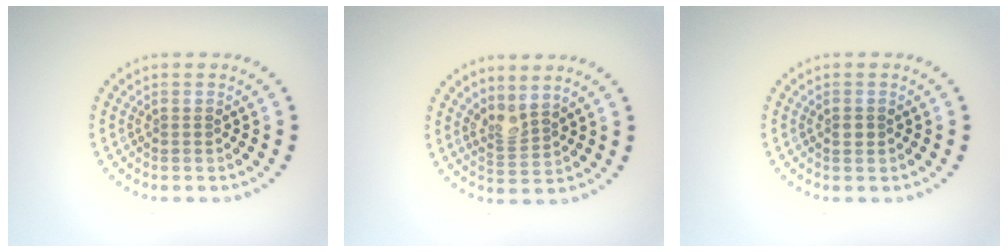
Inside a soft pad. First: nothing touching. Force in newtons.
{"total": 2.1, "press": 1.5, "slide": 1.4}
{"total": 1.1, "press": 1.1, "slide": 0.2}